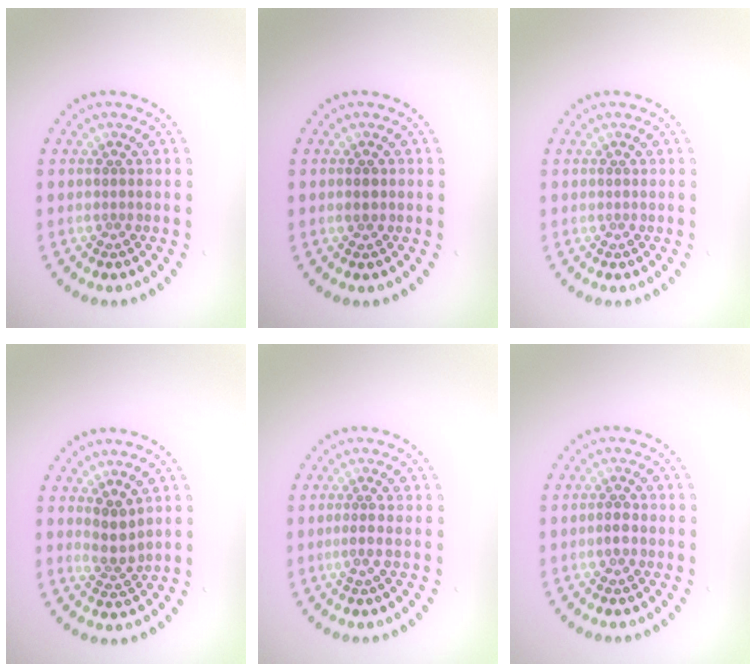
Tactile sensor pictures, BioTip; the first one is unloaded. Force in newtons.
{"total": 1.1, "press": 1.1, "slide": 0.1}
{"total": 0.0}
{"total": 2.2, "press": 1.9, "slide": 1.2}
{"total": 0.9, "press": 0.5, "slide": 0.7}
{"total": 1.1, "press": 1.0, "slide": 0.4}